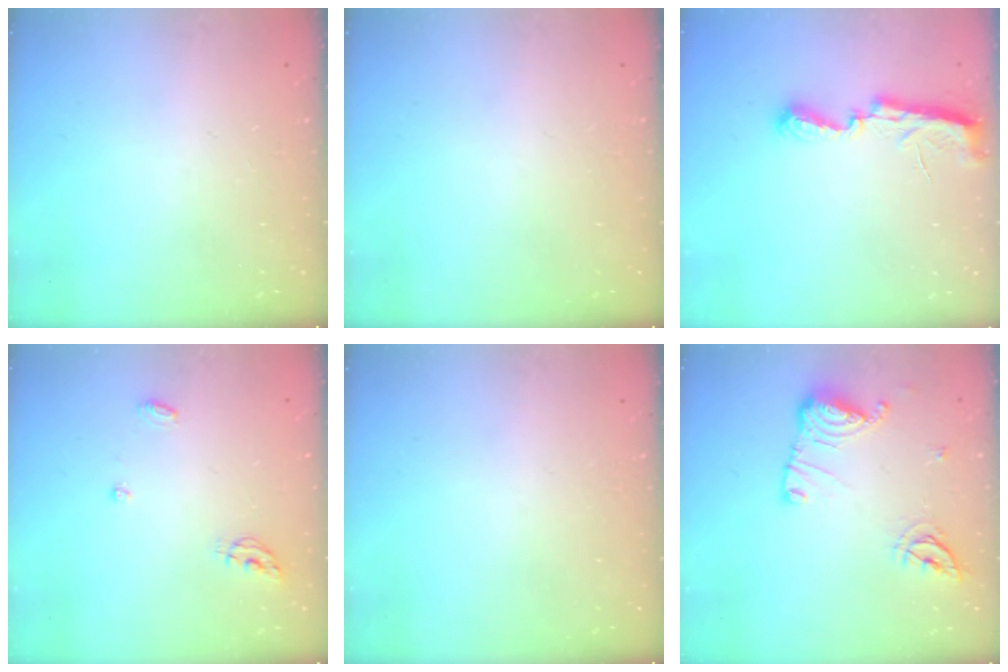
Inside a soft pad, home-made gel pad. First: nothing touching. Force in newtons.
{"total": 0.0}
{"total": 7.0, "press": 7.0, "slide": 0.6}
{"total": 4.9, "press": 4.8, "slide": 0.4}
{"total": 0.0}
{"total": 12.8, "press": 12.8, "slide": 0.5}